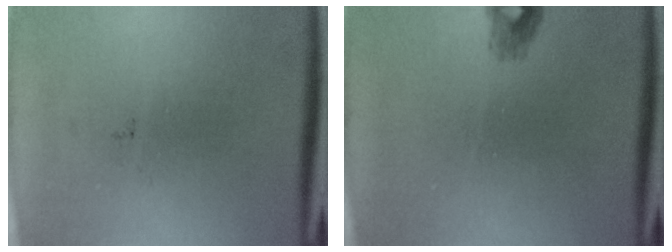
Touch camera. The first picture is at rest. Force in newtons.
{"total": 1.2}